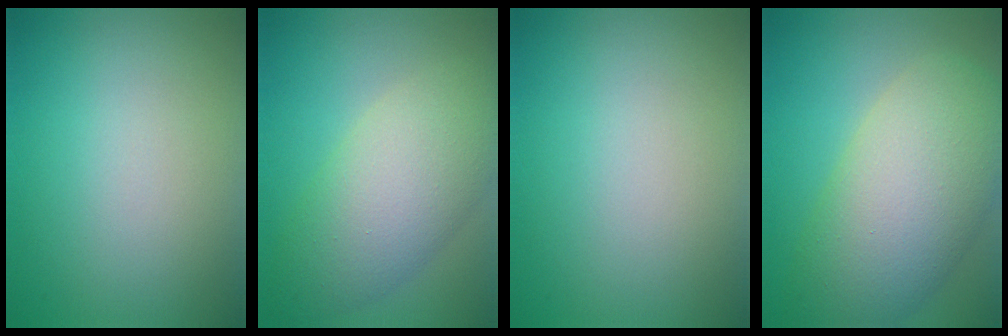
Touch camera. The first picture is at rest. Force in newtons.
{"total": 7.2, "press": 7.2, "slide": 0.4}
{"total": 0.0}
{"total": 10.1, "press": 10.0, "slide": 0.7}